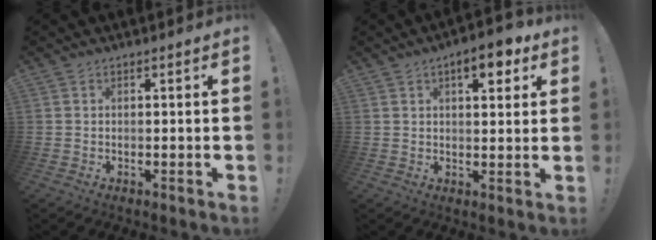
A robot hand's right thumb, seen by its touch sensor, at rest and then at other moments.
{"total": 7.8, "force": [4.1, 3.3, 5.8], "torque": [-0.064, -0.013, 0.063]}